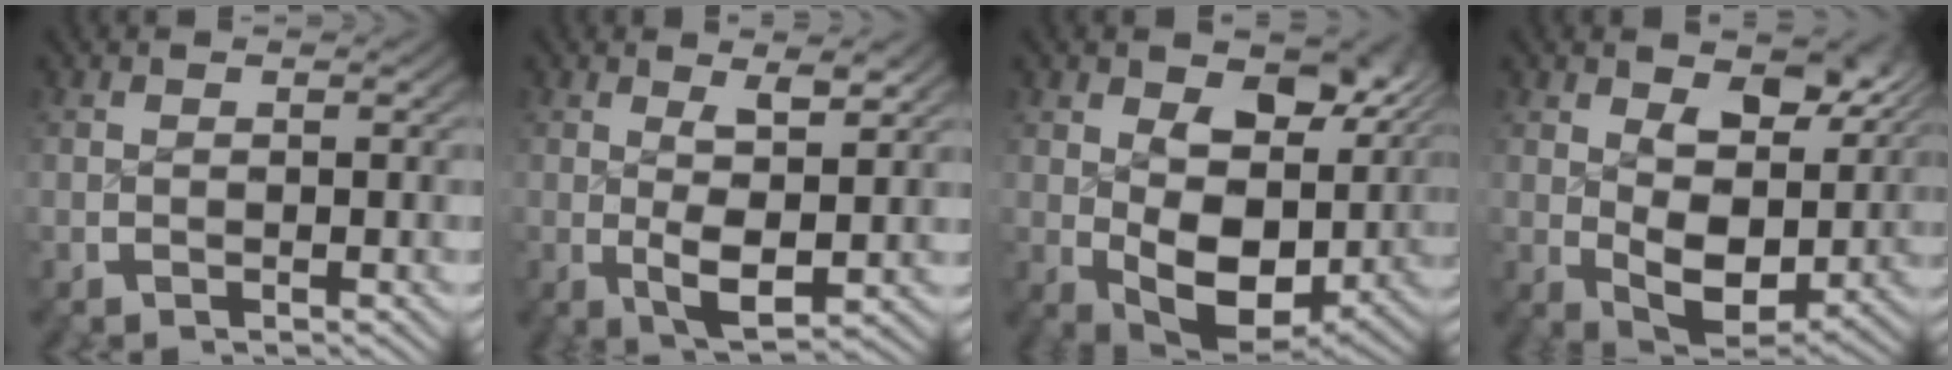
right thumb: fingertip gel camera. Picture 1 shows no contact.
{"total": 4.6, "force": [0.3, 2.2, 4.1], "torque": [-0.074, -0.018, 0.012]}
{"total": 10.1, "force": [0.4, 6.4, 7.8], "torque": [-0.142, -0.051, 0.029]}
{"total": 7.6, "force": [1.2, 4.6, 5.9], "torque": [-0.109, -0.039, 0.035]}